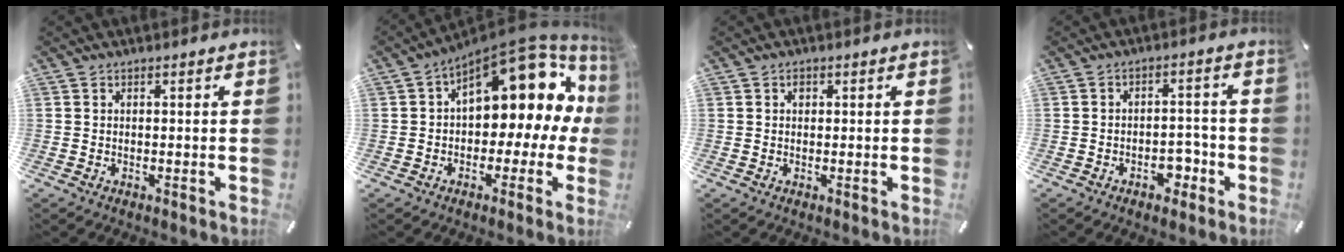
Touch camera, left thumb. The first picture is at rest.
{"total": 14.2, "force": [7.4, 7.4, 9.6], "torque": [-0.119, -0.071, 0.120]}
{"total": 0.9, "force": [0.3, 0.8, 0.5], "torque": [-0.001, 0.000, 0.003]}
{"total": 5.8, "force": [-2.6, 3.9, 3.4], "torque": [-0.036, 0.010, -0.047]}